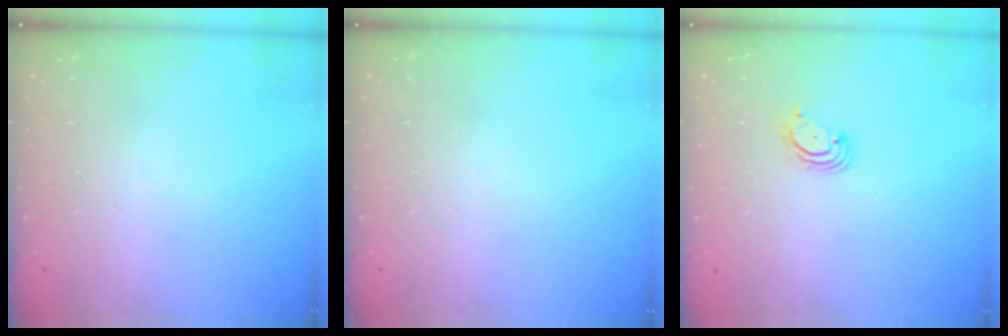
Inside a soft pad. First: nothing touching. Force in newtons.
{"total": 0.0}
{"total": 3.0, "press": 3.0, "slide": 0.3}